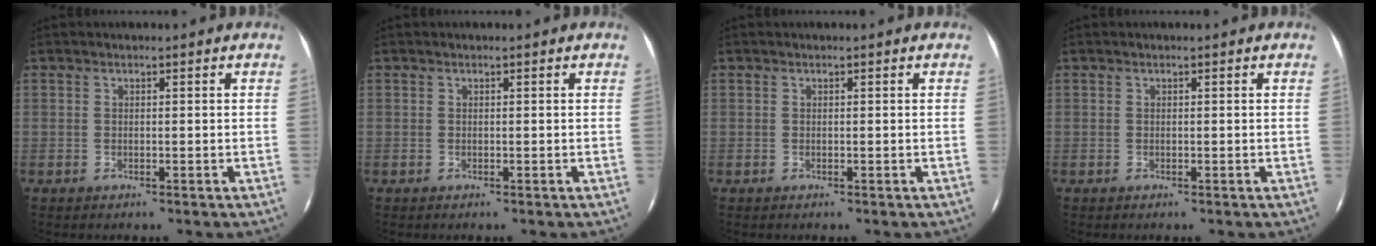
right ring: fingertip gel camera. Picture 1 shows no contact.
{"total": 0.0}
{"total": 0.0}
{"total": 0.0}